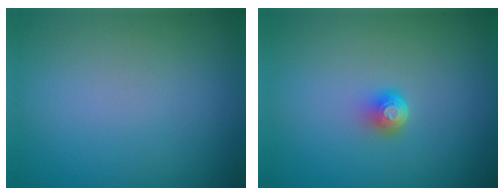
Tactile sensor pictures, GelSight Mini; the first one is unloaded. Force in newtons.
{"total": 1.9, "press": 1.3, "slide": 1.4}